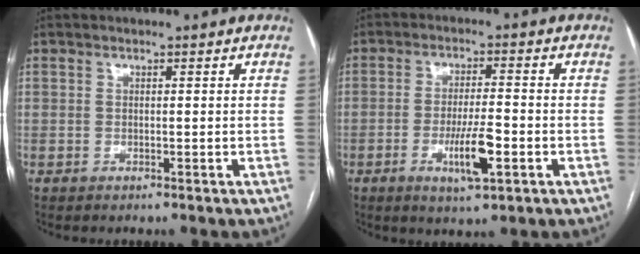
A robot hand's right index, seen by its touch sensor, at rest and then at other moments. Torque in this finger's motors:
{"motor_torque": [1.05, -0.44, 0.60, 0.09]}